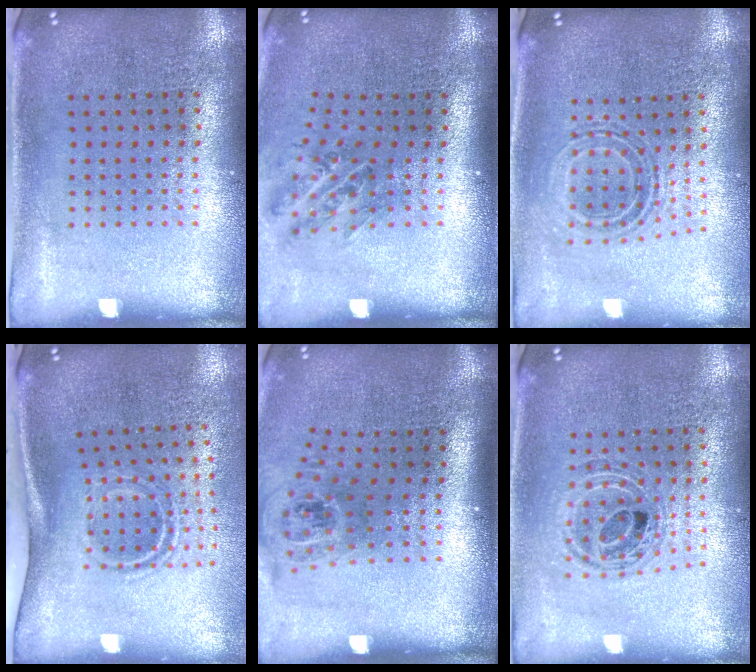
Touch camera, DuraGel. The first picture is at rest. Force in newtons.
{"total": 1.1, "press": 1.0, "slide": 0.6}
{"total": 0.7, "press": 0.7, "slide": 0.1}
{"total": 1.8, "press": 1.1, "slide": 1.5}
{"total": 1.7, "press": 1.2, "slide": 1.2}
{"total": 0.5, "press": 0.5, "slide": 0.1}